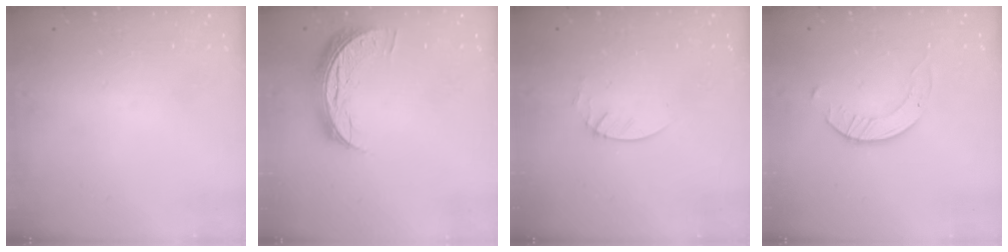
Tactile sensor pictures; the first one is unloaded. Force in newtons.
{"total": 8.7, "press": 8.7, "slide": 0.7}
{"total": 2.1, "press": 2.1, "slide": 0.2}
{"total": 2.7, "press": 2.7, "slide": 0.3}